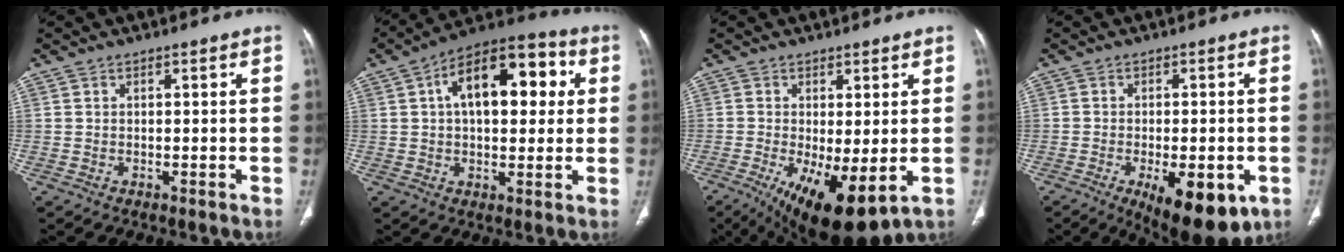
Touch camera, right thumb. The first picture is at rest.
{"total": 17.5, "force": [4.1, 9.3, 14.2], "torque": [-0.178, 0.026, 0.053]}
{"total": 13.1, "force": [-3.7, 4.9, 11.6], "torque": [-0.192, -0.025, -0.041]}
{"total": 14.0, "force": [-5.7, 5.8, 11.4], "torque": [-0.137, -0.001, -0.066]}